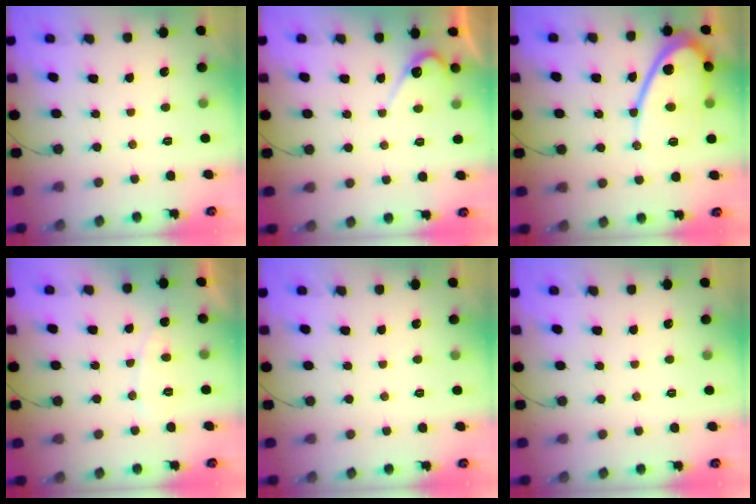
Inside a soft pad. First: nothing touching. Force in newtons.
{"total": 5.5, "press": 5.5, "slide": 0.3}
{"total": 13.8, "press": 13.7, "slide": 1.1}
{"total": 5.5, "press": 5.5, "slide": 0.2}
{"total": 0.0}
{"total": 0.0}